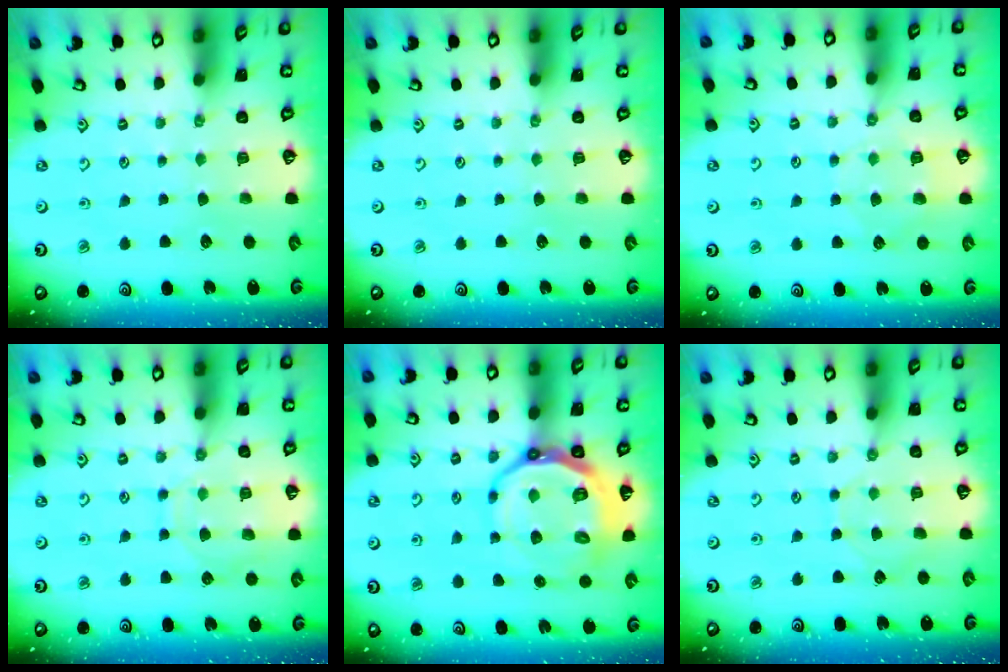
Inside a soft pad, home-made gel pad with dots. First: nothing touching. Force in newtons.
{"total": 0.0}
{"total": 7.2, "press": 7.2, "slide": 1.0}
{"total": 10.0, "press": 9.9, "slide": 1.0}
{"total": 16.4, "press": 15.9, "slide": 3.8}
{"total": 5.5, "press": 5.5, "slide": 0.7}